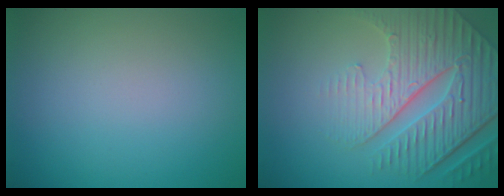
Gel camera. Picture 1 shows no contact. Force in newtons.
{"total": 8.0, "press": 5.8, "slide": 5.5}